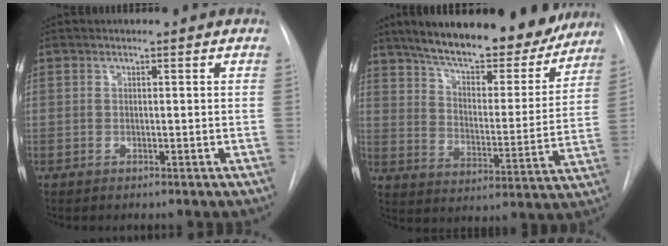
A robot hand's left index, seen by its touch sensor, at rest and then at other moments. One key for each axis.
{"total": 22.7, "fx": 19.2, "fy": 5.9, "fz": 10.6, "tx": -0.163, "ty": -0.007, "tz": 0.268}